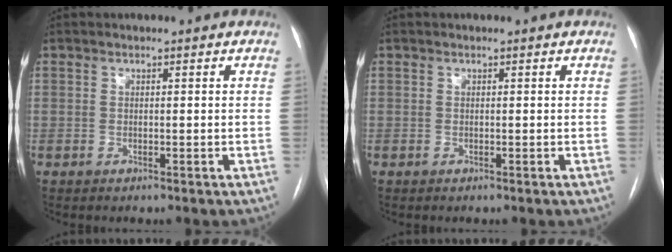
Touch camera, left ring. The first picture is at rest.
{"total": 0.0}